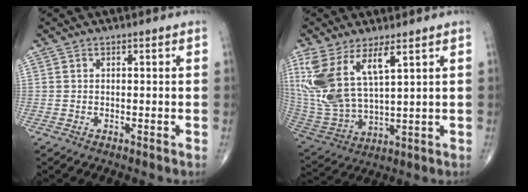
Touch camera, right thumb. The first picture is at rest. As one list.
[{"total": 14.8, "force": [6.6, 5.7, 12.0], "torque": [-0.260, -0.026, 0.147]}]